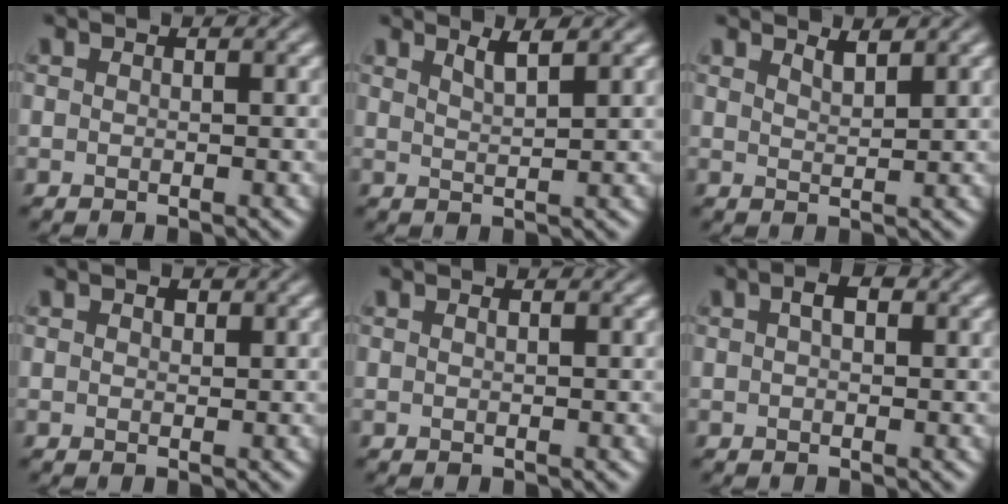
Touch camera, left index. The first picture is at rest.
{"total": 2.0, "force": [1.4, 0.5, 1.4], "torque": [-0.016, 0.003, 0.022]}
{"total": 1.5, "force": [1.3, 0.4, 0.7], "torque": [-0.009, 0.000, 0.023]}
{"total": 0.8, "force": [0.3, 0.6, 0.5], "torque": [-0.007, -0.001, 0.004]}
{"total": 0.0}
{"total": 1.8, "force": [0.5, 1.0, 1.4], "torque": [-0.021, 0.006, 0.004]}